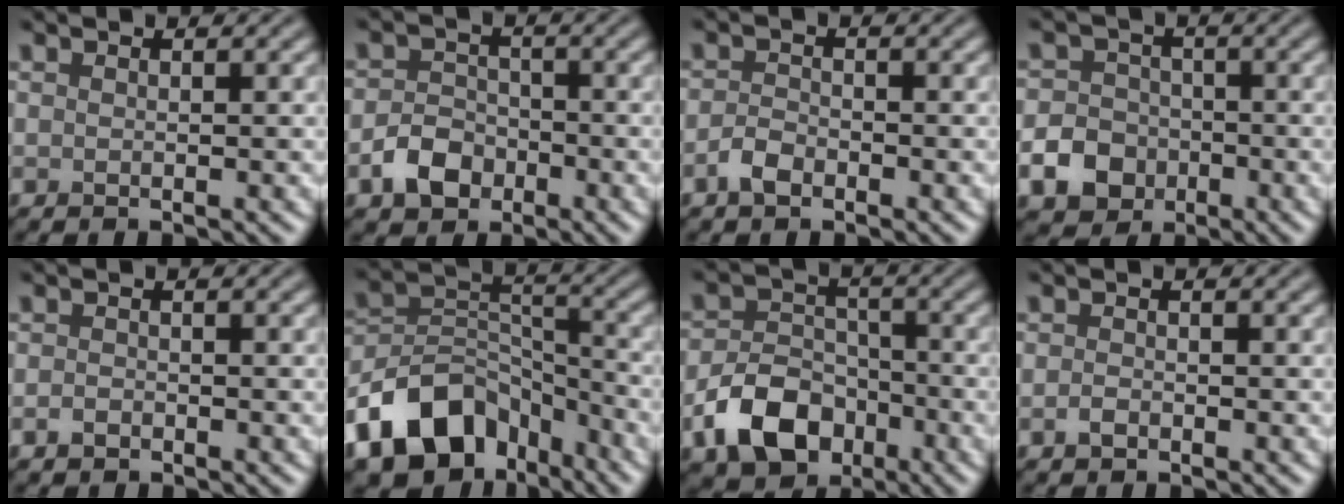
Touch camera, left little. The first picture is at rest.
{"total": 3.5, "force": [-1.8, 2.5, 1.6], "torque": [-0.026, 0.003, -0.039]}
{"total": 1.8, "force": [-1.2, 1.0, 1.1], "torque": [-0.022, 0.004, -0.026]}
{"total": 4.9, "force": [-2.1, 4.0, 1.8], "torque": [-0.025, -0.001, -0.055]}
{"total": 0.9, "force": [-0.6, 0.6, 0.4], "torque": [-0.008, 0.001, -0.013]}
{"total": 11.3, "force": [-6.9, 7.0, 5.5], "torque": [-0.100, 0.005, -0.139]}
{"total": 6.7, "force": [-3.4, 4.5, 3.7], "torque": [-0.065, -0.004, -0.066]}
{"total": 1.0, "force": [-0.5, 0.5, 0.6], "torque": [-0.014, 0.000, -0.012]}